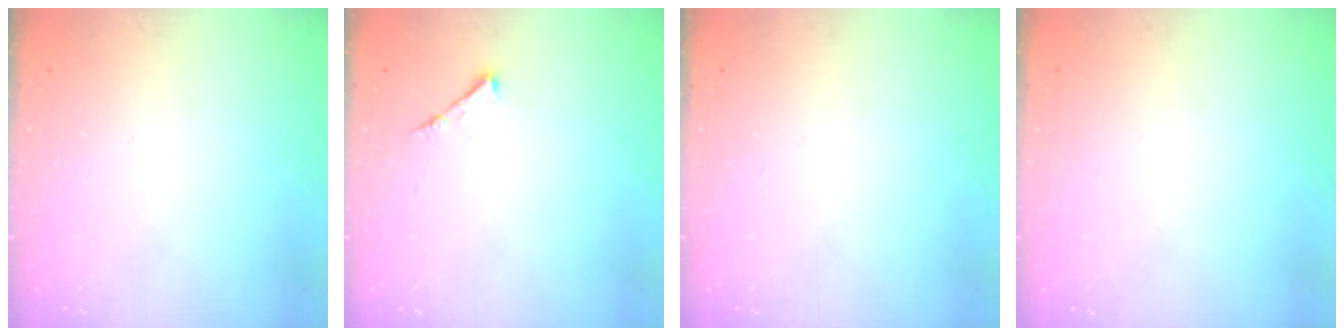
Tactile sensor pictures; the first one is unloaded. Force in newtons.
{"total": 3.7, "press": 3.6, "slide": 0.5}
{"total": 0.0}
{"total": 0.0}